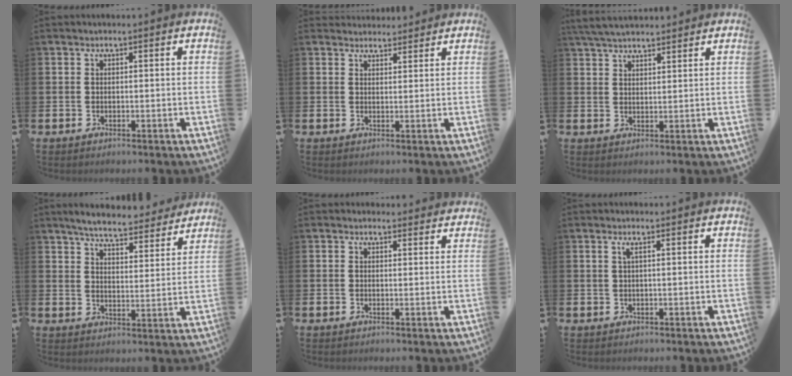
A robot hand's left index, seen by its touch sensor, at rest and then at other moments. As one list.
[{"total": 2.6, "force": [2.5, 0.8, -0.2], "torque": [0.007, -0.012, 0.045]}, {"total": 4.4, "force": [4.2, 0.9, 1.3], "torque": [-0.034, -0.010, 0.078]}, {"total": 5.9, "force": [5.6, 0.8, 1.5], "torque": [-0.039, -0.038, 0.094]}, {"total": 0.9, "force": [0.7, 0.5, 0.1], "torque": [0.005, 0.004, 0.011]}, {"total": 0.9, "force": [0.2, -0.1, 0.8], "torque": [-0.022, 0.003, 0.005]}]